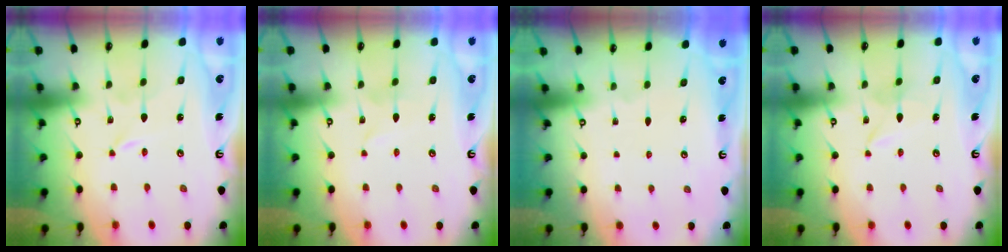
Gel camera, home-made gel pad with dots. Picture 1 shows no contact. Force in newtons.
{"total": 1.8, "press": 1.8, "slide": 0.1}
{"total": 0.0}
{"total": 2.3, "press": 2.3, "slide": 0.3}